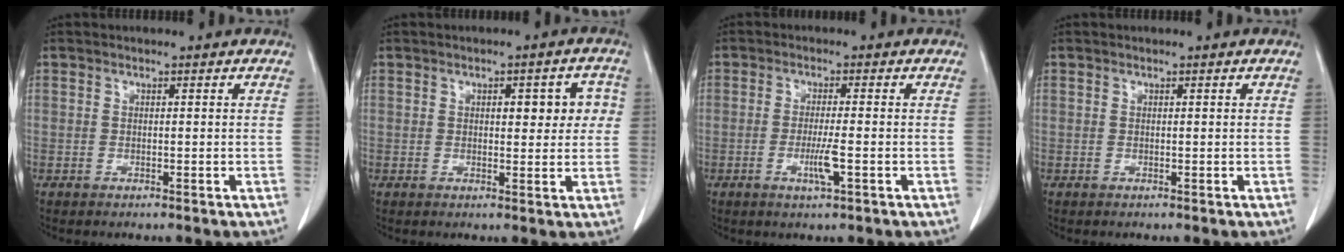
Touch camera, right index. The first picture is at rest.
{"total": 5.4, "force": [1.2, 2.4, 4.7], "torque": [-0.050, 0.017, 0.015]}
{"total": 3.8, "force": [-1.3, 0.0, 3.6], "torque": [-0.069, -0.007, -0.024]}
{"total": 0.0}